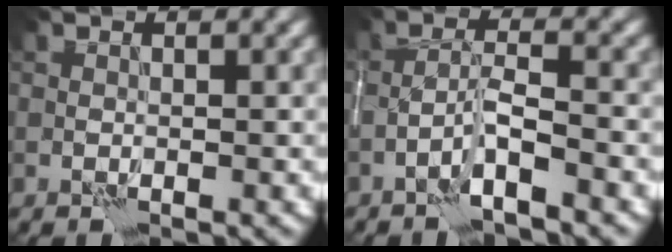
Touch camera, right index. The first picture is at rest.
{"total": 2.8, "force": [-1.9, -0.2, 2.0], "torque": [-0.043, 0.013, -0.039]}